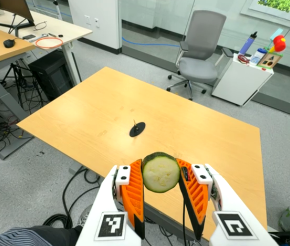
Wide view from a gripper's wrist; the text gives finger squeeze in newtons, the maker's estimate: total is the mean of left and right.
{"total": 12.4, "left": 13.4, "right": 11.5}